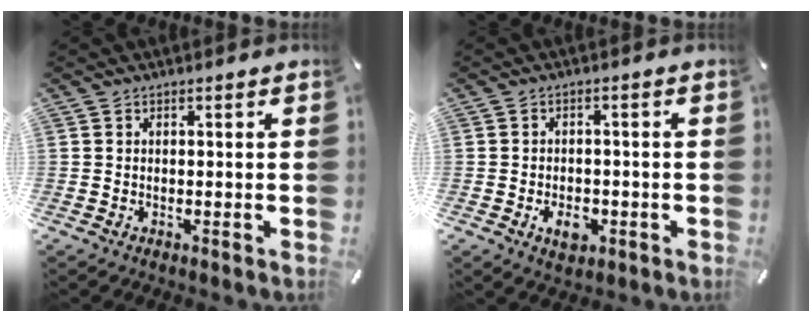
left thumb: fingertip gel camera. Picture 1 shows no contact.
{"total": 5.0, "force": [-2.0, 3.3, 3.2], "torque": [-0.057, 0.002, -0.036]}